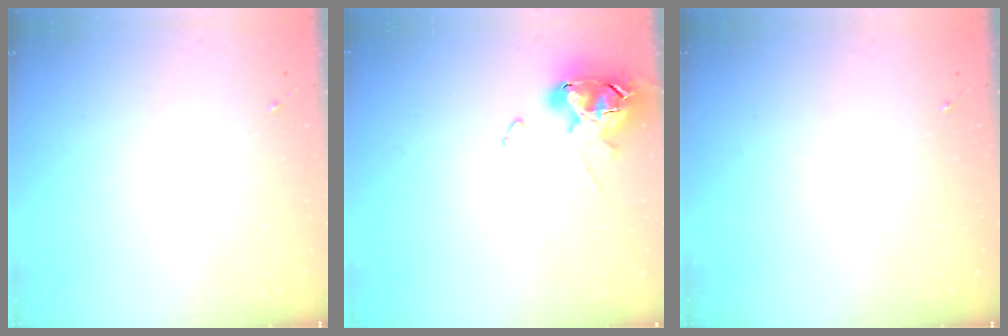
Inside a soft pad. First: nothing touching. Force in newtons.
{"total": 11.5, "press": 11.4, "slide": 1.5}
{"total": 0.0}